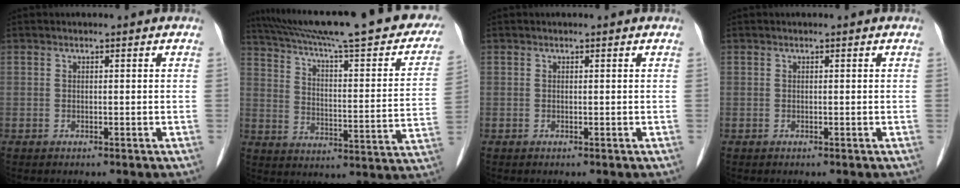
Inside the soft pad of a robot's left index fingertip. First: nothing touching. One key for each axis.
{"total": 31.3, "fx": 25.5, "fy": 4.1, "fz": 17.7, "tx": -0.263, "ty": -0.027, "tz": 0.332}
{"total": 0.0}
{"total": 0.0}